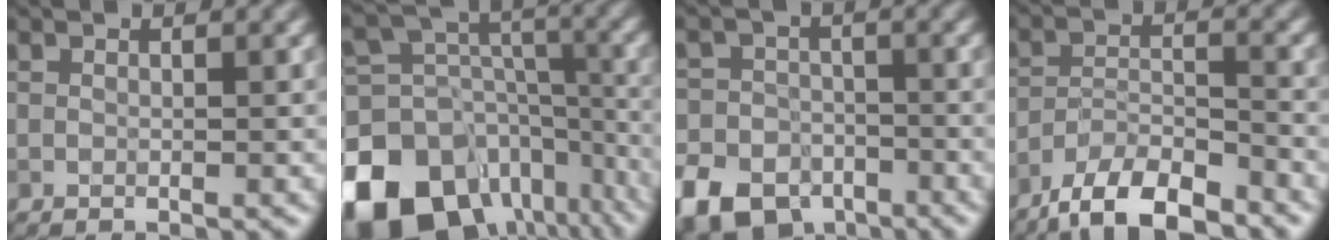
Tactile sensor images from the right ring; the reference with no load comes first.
{"total": 16.1, "force": [-9.7, 11.0, 6.8], "torque": [-0.173, -0.013, -0.152]}
{"total": 9.8, "force": [-6.2, 6.8, 3.4], "torque": [-0.072, -0.027, -0.120]}
{"total": 7.3, "force": [-6.0, 1.9, 3.6], "torque": [-0.060, -0.006, -0.114]}